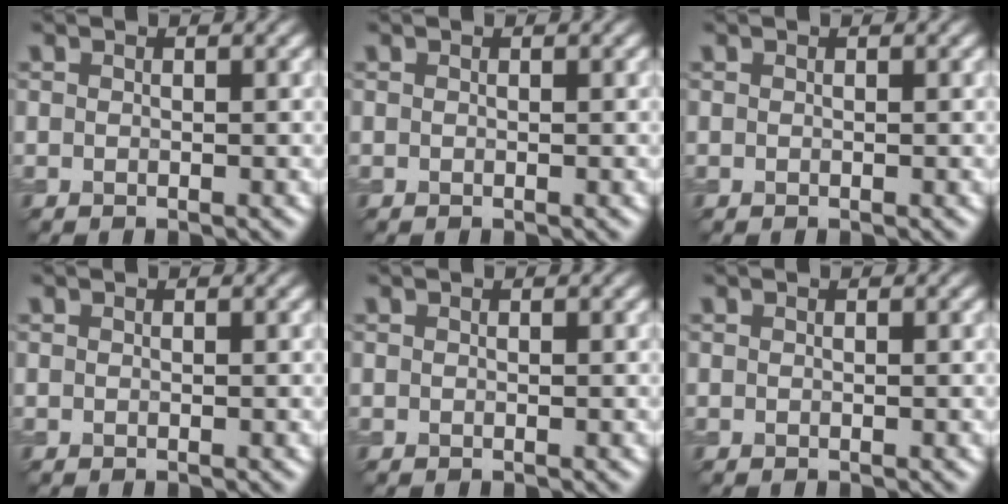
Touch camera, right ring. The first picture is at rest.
{"total": 0.0}
{"total": 0.0}
{"total": 0.0}
{"total": 0.0}
{"total": 0.0}